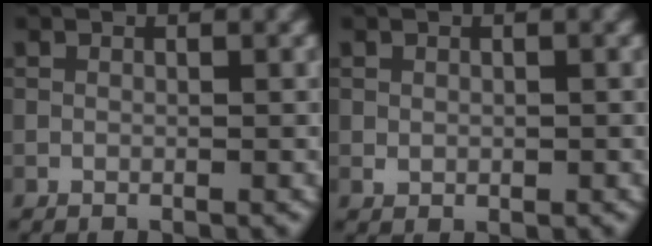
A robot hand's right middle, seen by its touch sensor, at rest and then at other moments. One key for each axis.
{"total": 0.8, "fx": 0.0, "fy": 0.6, "fz": 0.5, "tx": -0.006, "ty": -0.003, "tz": 0.003}